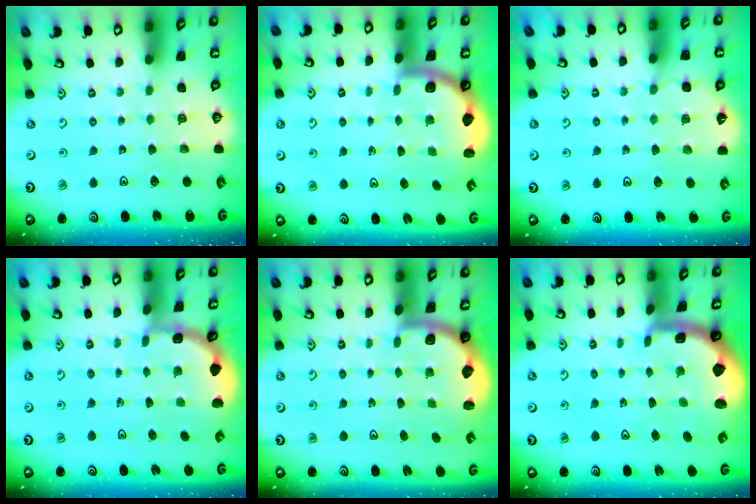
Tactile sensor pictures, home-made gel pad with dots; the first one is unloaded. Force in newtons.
{"total": 1.8, "press": 1.8, "slide": 0.1}
{"total": 4.6, "press": 4.2, "slide": 1.8}
{"total": 2.0, "press": 2.0, "slide": 0.2}
{"total": 1.9, "press": 1.8, "slide": 0.5}
{"total": 1.7, "press": 1.6, "slide": 0.4}